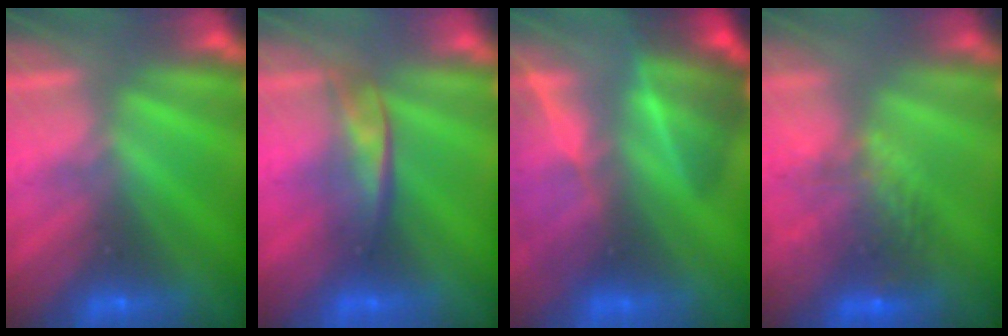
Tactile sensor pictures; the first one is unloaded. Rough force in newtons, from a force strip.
{"total": 2.2}
{"total": 8.6}
{"total": 8.9}